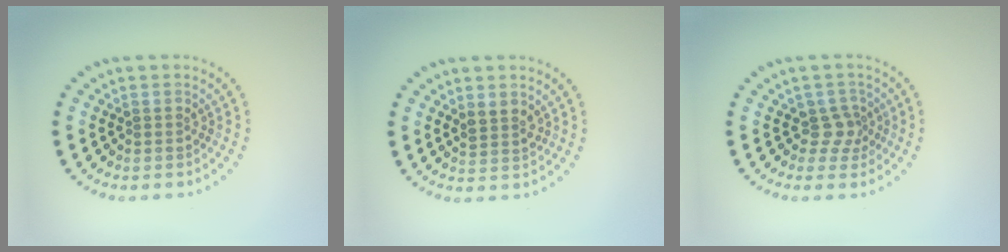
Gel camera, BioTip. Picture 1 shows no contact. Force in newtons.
{"total": 1.7, "press": 1.5, "slide": 0.9}
{"total": 2.0, "press": 1.4, "slide": 1.4}